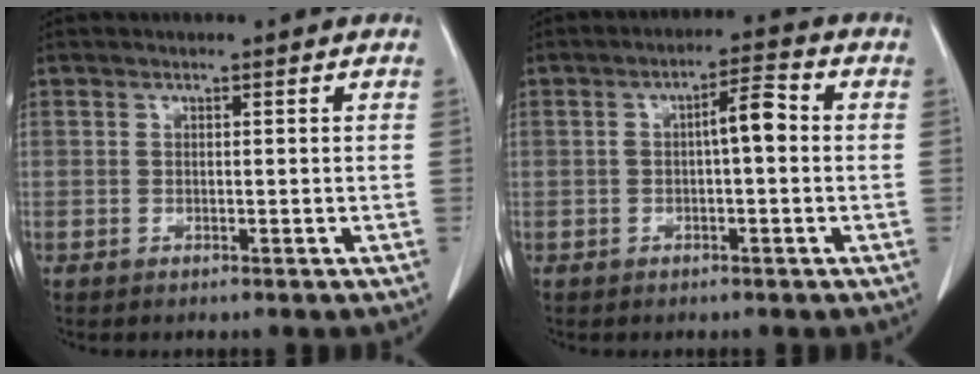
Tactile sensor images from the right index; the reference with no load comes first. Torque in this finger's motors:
{"motor_torque": [0.10, 0.01, 0.06, 0.04]}